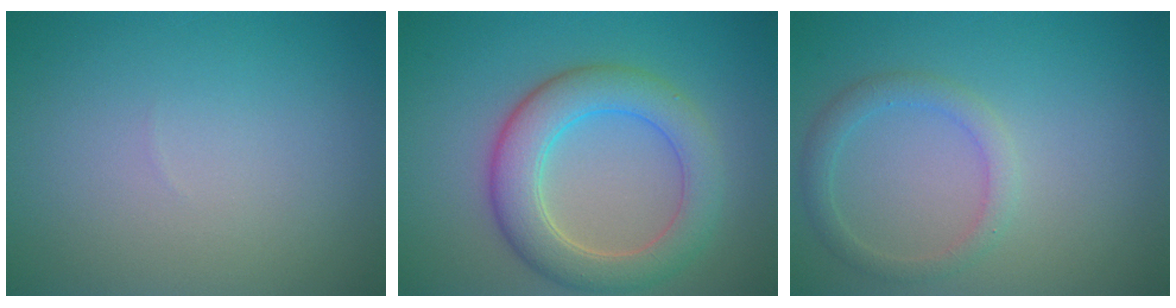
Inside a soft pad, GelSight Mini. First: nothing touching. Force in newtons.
{"total": 6.0, "press": 6.0, "slide": 0.2}
{"total": 2.1, "press": 2.1, "slide": 0.1}